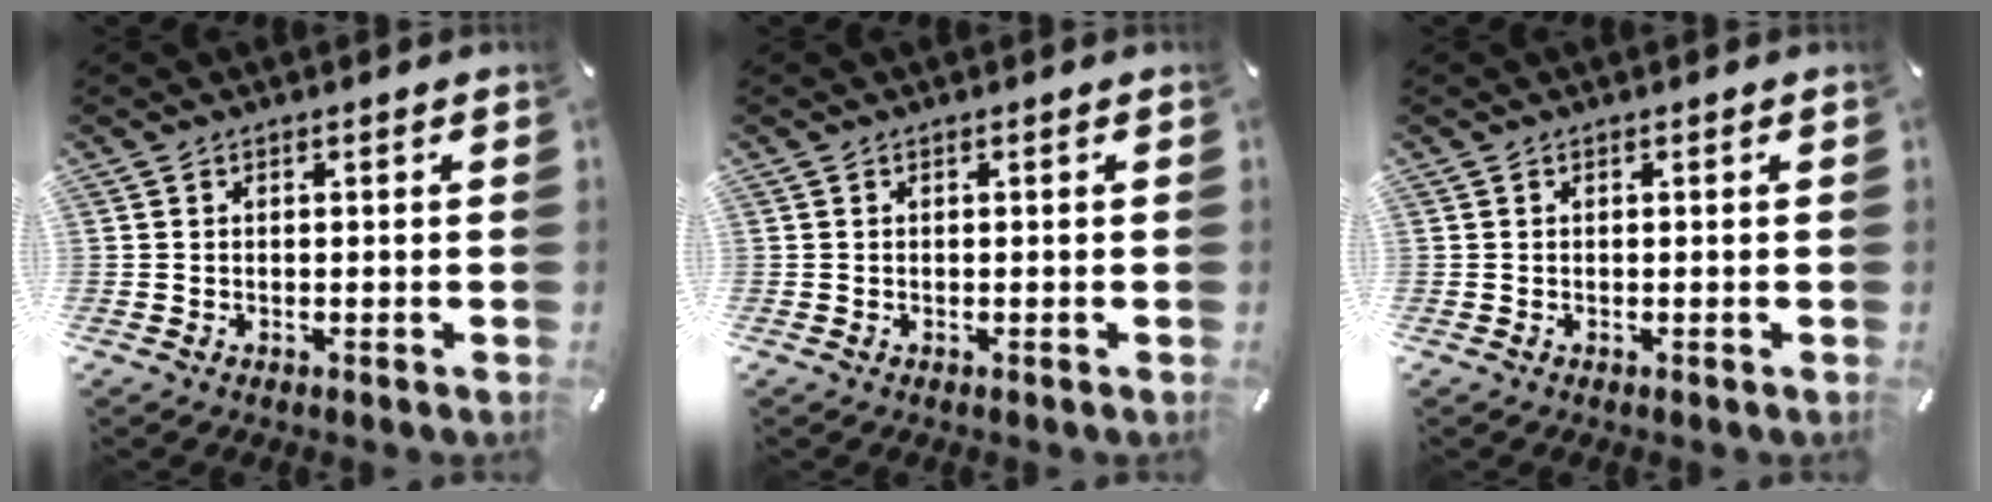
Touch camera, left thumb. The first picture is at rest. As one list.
[{"total": 0.0}, {"total": 0.0}]